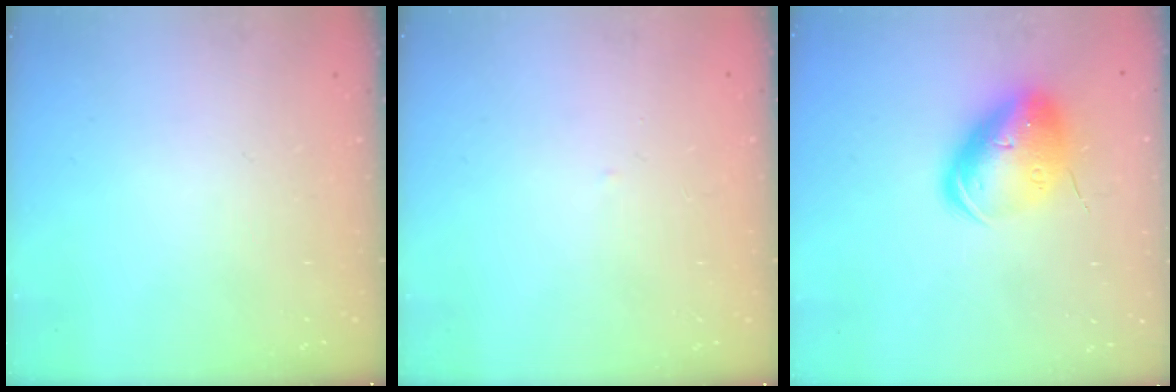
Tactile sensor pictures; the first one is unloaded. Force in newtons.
{"total": 1.6, "press": 1.6, "slide": 0.3}
{"total": 14.4, "press": 14.2, "slide": 2.6}